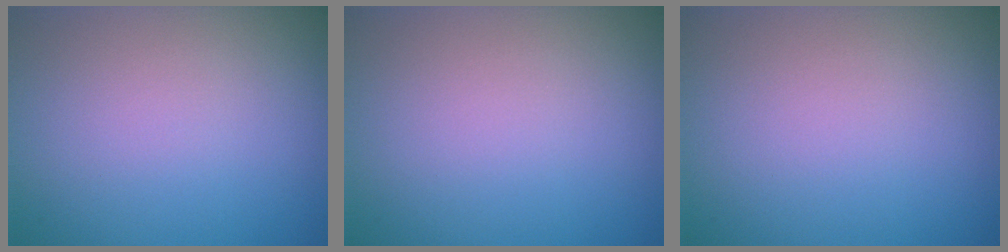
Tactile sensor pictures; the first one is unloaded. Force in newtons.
{"total": 0.0}
{"total": 0.0}